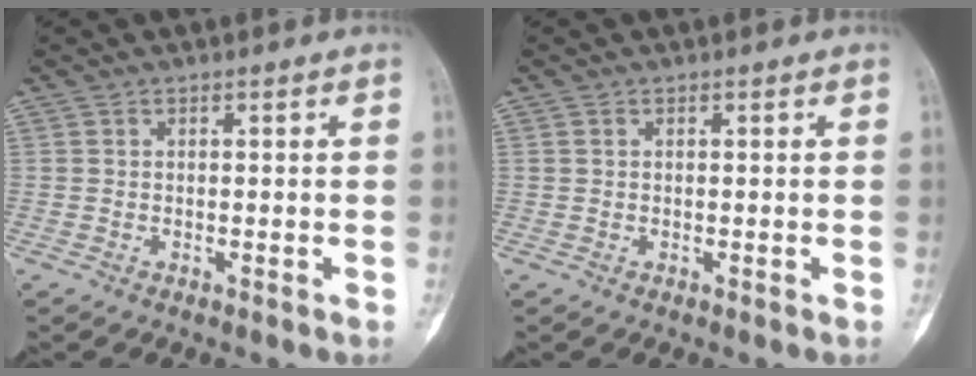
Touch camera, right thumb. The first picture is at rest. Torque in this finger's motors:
{"motor_torque": [0.04, 0.04, -0.15, 0.26, 0.03]}